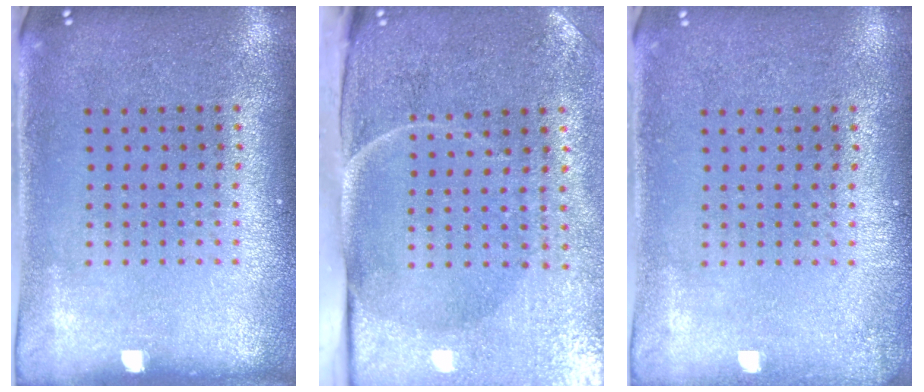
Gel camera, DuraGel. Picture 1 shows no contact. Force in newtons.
{"total": 5.0, "press": 3.9, "slide": 3.0}
{"total": 0.9, "press": 0.9, "slide": 0.1}